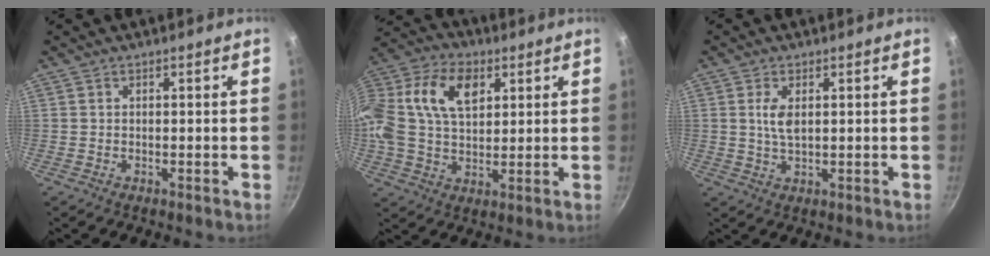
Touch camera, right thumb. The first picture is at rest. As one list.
[{"total": 18.9, "force": [5.3, 12.4, 13.3], "torque": [-0.268, 0.016, 0.084]}, {"total": 3.9, "force": [0.9, 1.8, 3.3], "torque": [-0.063, -0.005, 0.019]}]